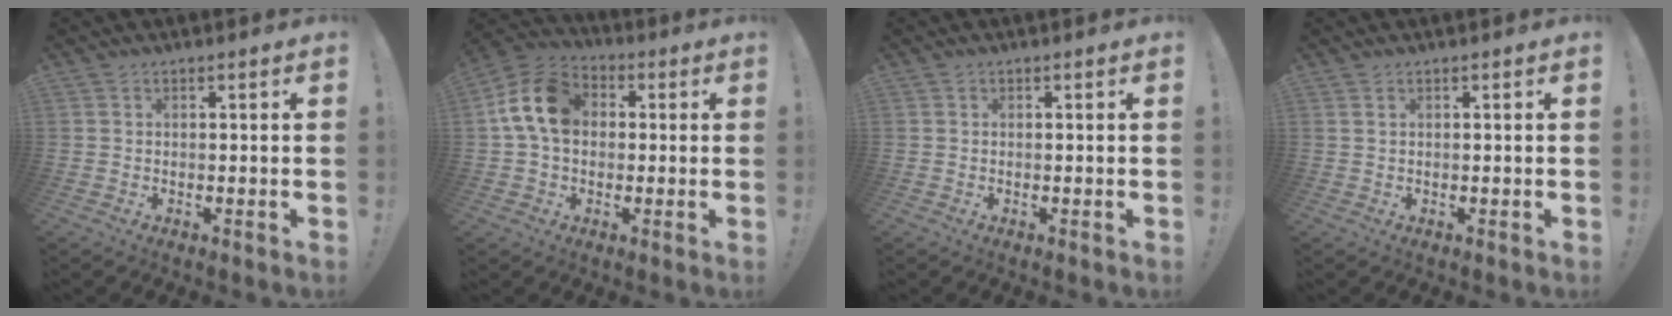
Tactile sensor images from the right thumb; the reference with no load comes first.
{"total": 14.2, "force": [2.5, 10.5, 9.2], "torque": [-0.174, 0.015, 0.051]}
{"total": 0.0}
{"total": 0.7, "force": [0.4, 0.2, 0.6], "torque": [-0.019, 0.004, 0.008]}